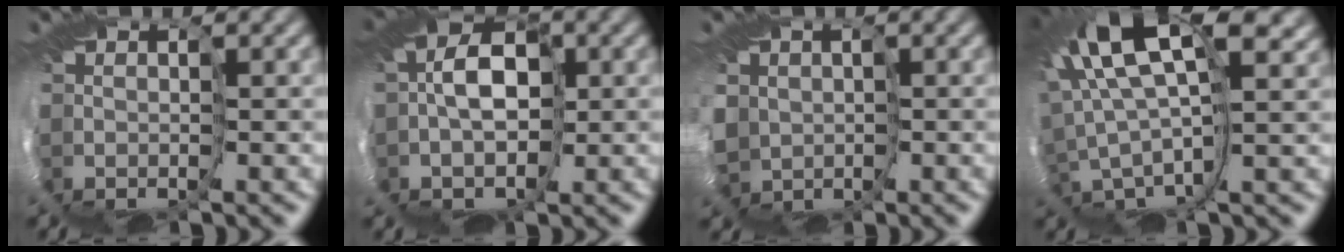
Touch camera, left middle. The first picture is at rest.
{"total": 2.9, "force": [0.0, 1.2, 2.6], "torque": [-0.046, 0.038, -0.015]}
{"total": 6.7, "force": [-0.1, 5.9, 3.2], "torque": [-0.134, -0.011, -0.034]}
{"total": 9.3, "force": [5.2, 1.7, 7.5], "torque": [-0.210, 0.010, 0.100]}